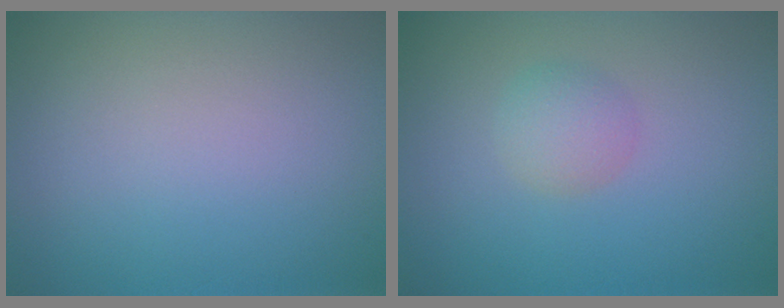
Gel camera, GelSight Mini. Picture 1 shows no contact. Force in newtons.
{"total": 1.7, "press": 1.7, "slide": 0.1}